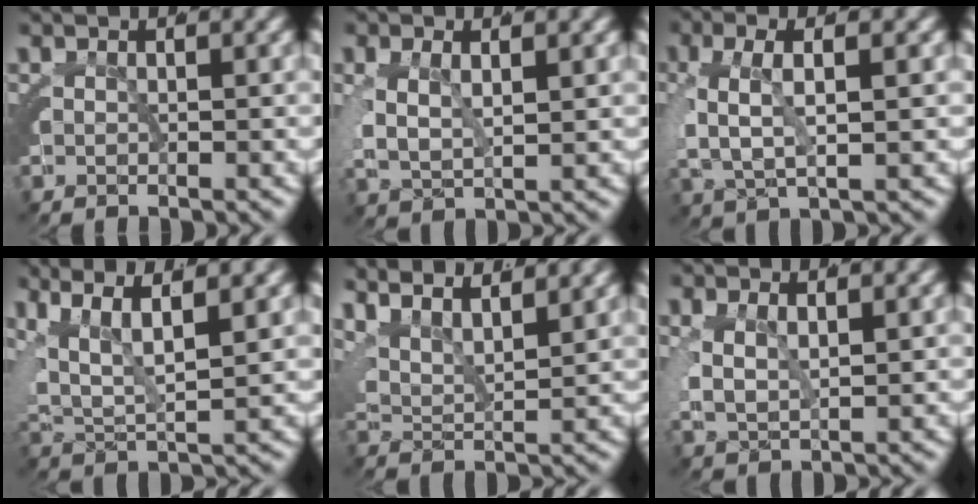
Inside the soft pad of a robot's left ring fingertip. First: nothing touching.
{"total": 4.1, "force": [0.6, 3.0, 2.7], "torque": [-0.074, -0.009, 0.018]}
{"total": 5.1, "force": [0.3, 2.6, 4.4], "torque": [-0.101, -0.002, 0.012]}
{"total": 8.4, "force": [2.0, 5.9, 5.7], "torque": [-0.122, -0.008, 0.028]}
{"total": 8.3, "force": [4.5, 5.3, 4.5], "torque": [-0.085, 0.013, 0.056]}
{"total": 3.7, "force": [0.6, 2.7, 2.4], "torque": [-0.068, -0.009, 0.019]}